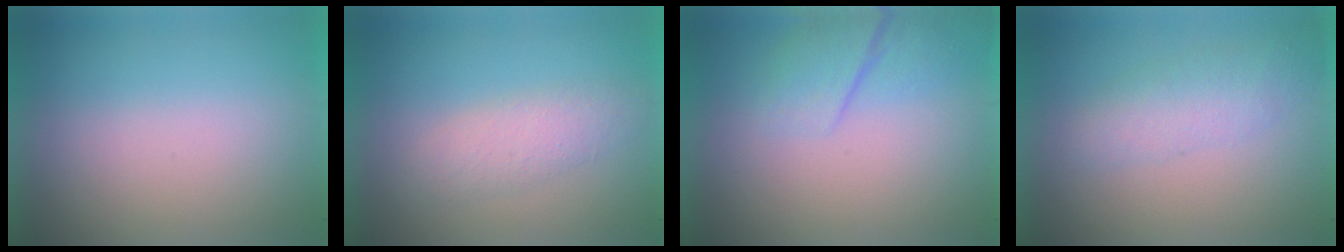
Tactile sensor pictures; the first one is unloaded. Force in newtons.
{"total": 1.8}
{"total": 2.5}
{"total": 2.3}